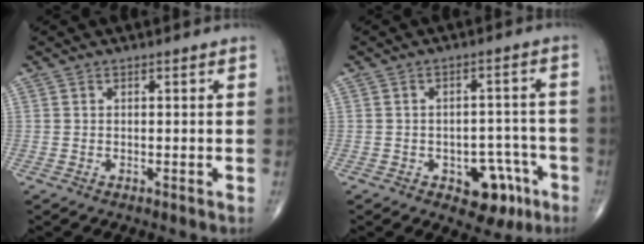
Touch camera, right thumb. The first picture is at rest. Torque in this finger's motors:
{"motor_torque": [1.00, 0.63, 0.24, -0.85, -0.02]}